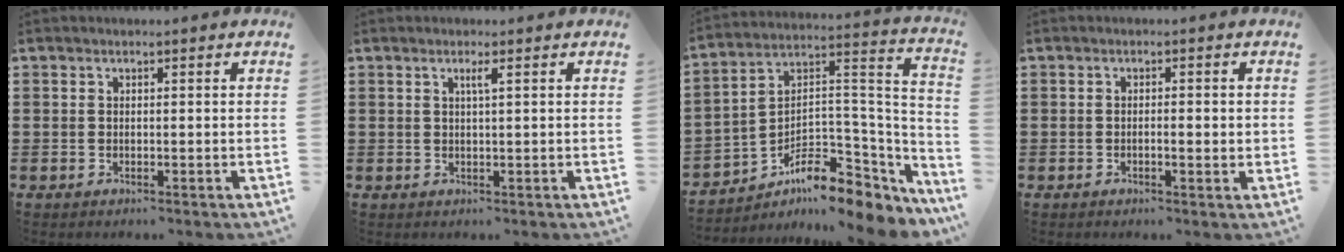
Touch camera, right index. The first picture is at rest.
{"total": 1.3, "force": [0.5, -0.1, 1.2], "torque": [-0.022, -0.001, 0.007]}
{"total": 8.5, "force": [-5.6, 4.0, 5.0], "torque": [-0.092, -0.003, -0.103]}
{"total": 1.8, "force": [-0.4, 0.2, 1.7], "torque": [-0.029, -0.001, -0.007]}